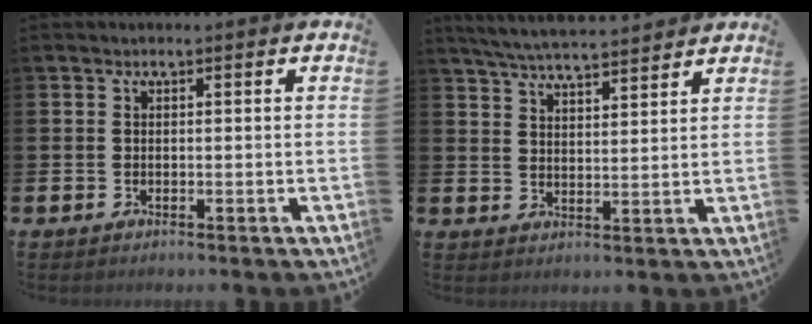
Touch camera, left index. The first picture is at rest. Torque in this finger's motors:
{"motor_torque": [0.73, -0.88, 0.47, 0.07]}